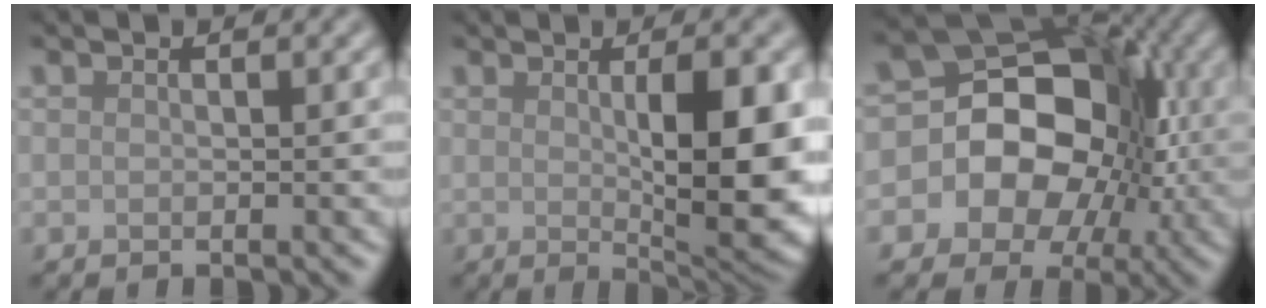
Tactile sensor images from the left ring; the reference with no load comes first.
{"total": 8.9, "force": [0.3, 2.6, 8.5], "torque": [-0.118, -0.006, 0.013]}
{"total": 16.5, "force": [-1.4, 13.8, 9.0], "torque": [-0.148, 0.032, -0.058]}